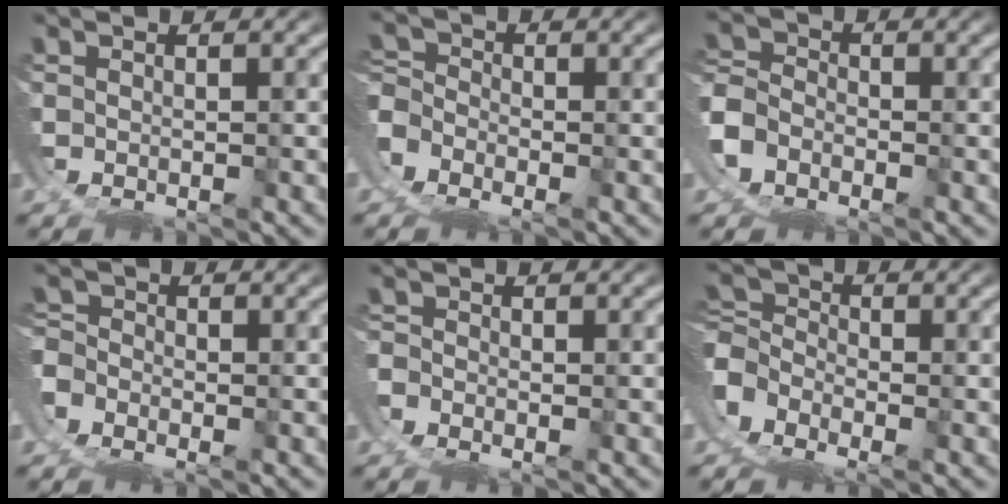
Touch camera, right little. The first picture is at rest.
{"total": 4.5, "force": [-2.0, 3.9, 0.9], "torque": [-0.037, -0.013, -0.042]}
{"total": 4.1, "force": [-1.5, 3.7, 0.7], "torque": [-0.045, -0.008, -0.034]}
{"total": 2.7, "force": [-1.5, 2.2, 0.2], "torque": [-0.012, -0.003, -0.037]}
{"total": 1.2, "force": [-1.0, 0.7, 0.1], "torque": [-0.005, -0.005, -0.023]}
{"total": 7.6, "force": [-2.4, 6.7, 2.5], "torque": [-0.084, -0.029, -0.045]}